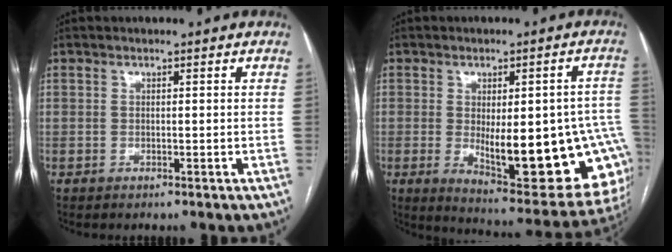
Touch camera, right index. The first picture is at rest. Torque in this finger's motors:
{"motor_torque": [2.14, 0.00, 0.49, 0.13]}